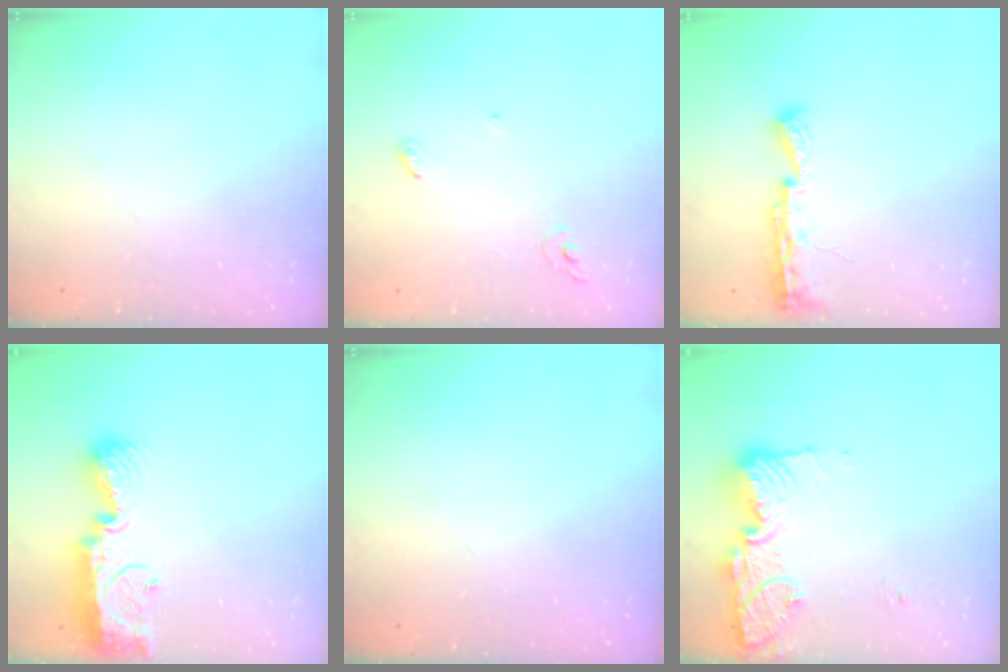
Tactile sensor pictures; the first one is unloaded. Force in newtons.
{"total": 3.8, "press": 3.8, "slide": 0.2}
{"total": 10.2, "press": 8.9, "slide": 5.1}
{"total": 12.8, "press": 12.7, "slide": 1.1}
{"total": 0.0}
{"total": 14.7, "press": 14.7, "slide": 1.4}